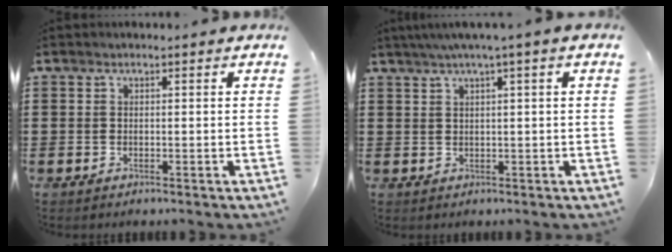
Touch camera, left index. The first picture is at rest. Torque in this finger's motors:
{"motor_torque": [0.25, 0.12, 0.66, 0.21]}